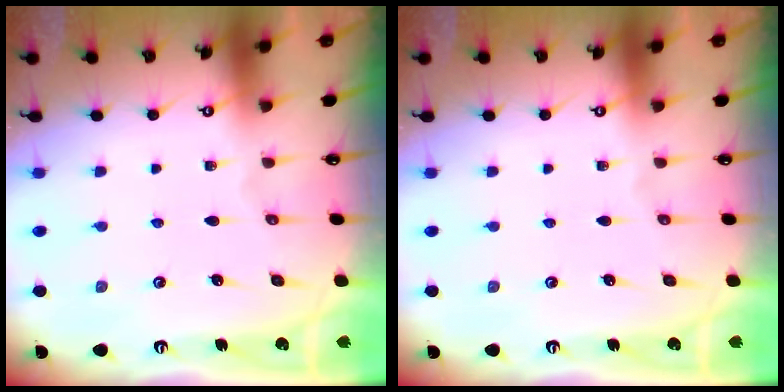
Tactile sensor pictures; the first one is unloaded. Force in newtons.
{"total": 0.0}